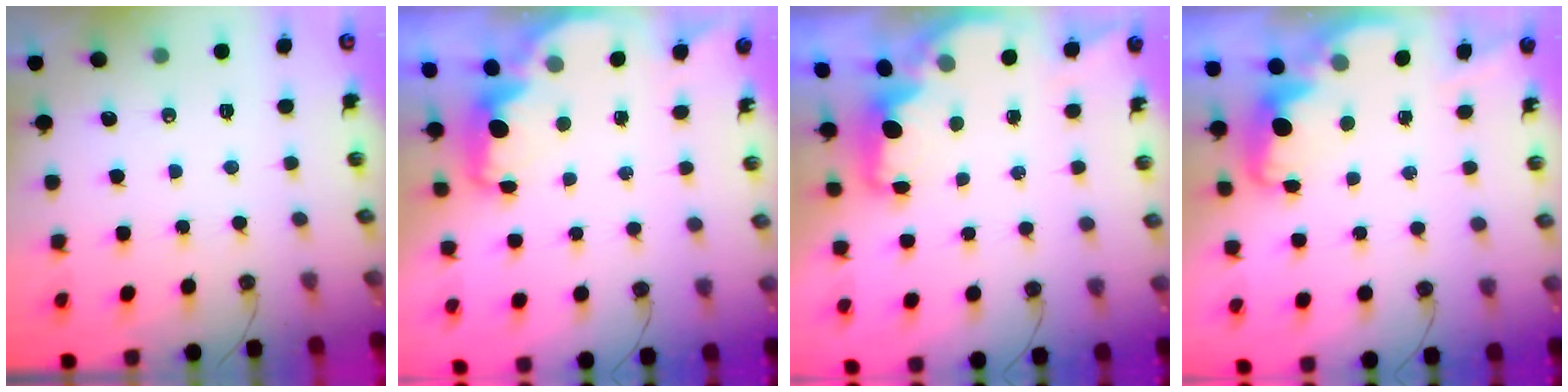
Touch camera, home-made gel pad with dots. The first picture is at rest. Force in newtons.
{"total": 2.1, "press": 2.0, "slide": 0.7}
{"total": 1.9, "press": 1.7, "slide": 0.8}
{"total": 2.8, "press": 2.7, "slide": 0.6}